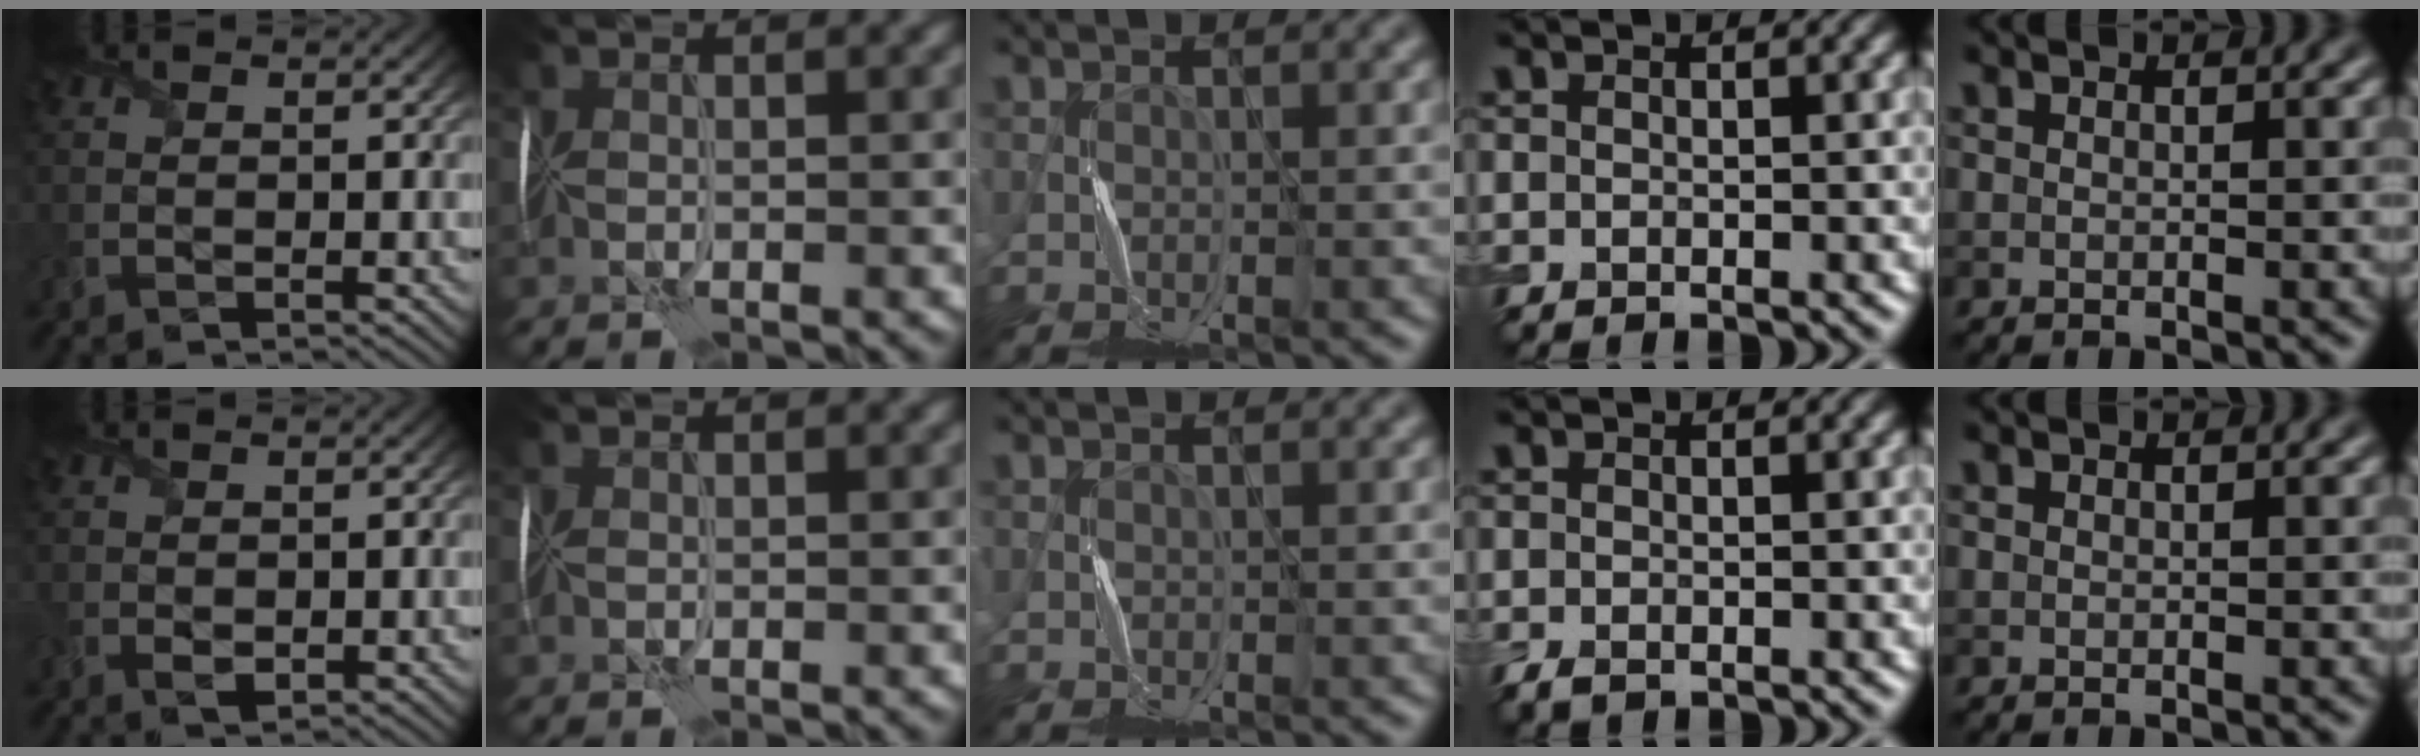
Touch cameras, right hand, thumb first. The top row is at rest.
{"thumb": {"total": 1.2, "force": [0.1, 0.8, 0.9], "torque": [-0.023, -0.003, 0.004]}, "ring": {"total": 1.1, "force": [-0.7, 0.6, 0.6], "torque": [-0.014, -0.005, -0.013]}}